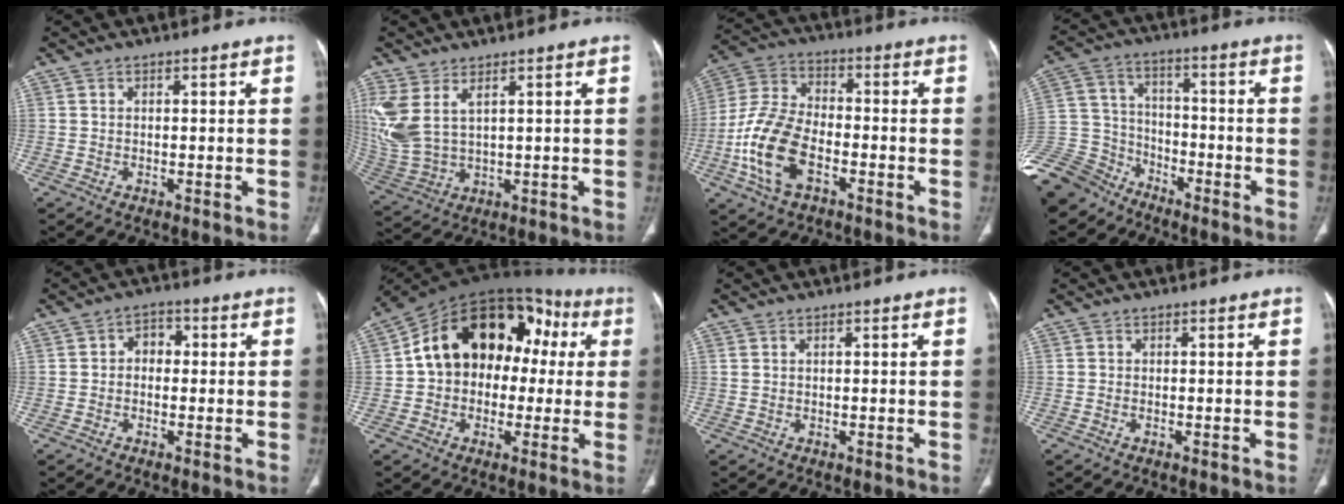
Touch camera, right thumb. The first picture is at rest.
{"total": 10.6, "force": [4.3, 5.3, 8.1], "torque": [-0.204, -0.012, 0.107]}
{"total": 14.1, "force": [-5.0, 8.1, 10.5], "torque": [-0.216, 0.026, -0.098]}
{"total": 17.7, "force": [-13.8, 10.3, 4.2], "torque": [-0.107, 0.065, -0.259]}
{"total": 3.5, "force": [0.0, 2.8, 2.2], "torque": [-0.014, 0.014, -0.009]}
{"total": 21.4, "force": [2.8, 15.0, 15.0], "torque": [-0.194, 0.056, 0.037]}
{"total": 0.5, "force": [0.3, 0.2, 0.3], "torque": [-0.010, 0.009, 0.010]}
{"total": 0.0}